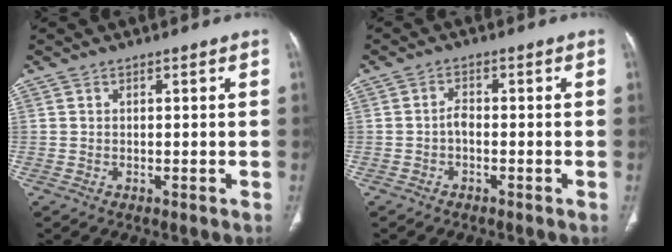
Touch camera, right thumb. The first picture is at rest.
{"total": 1.8, "force": [-0.6, 0.9, 1.4], "torque": [-0.020, 0.009, -0.016]}